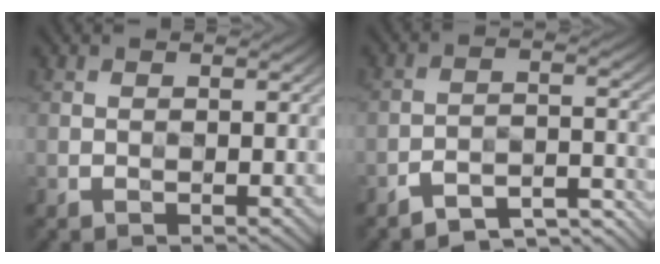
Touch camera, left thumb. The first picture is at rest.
{"total": 6.5, "force": [-5.7, 1.6, 2.8], "torque": [-0.045, 0.000, -0.093]}